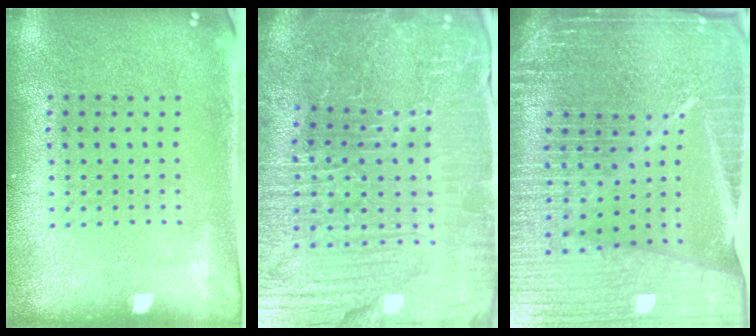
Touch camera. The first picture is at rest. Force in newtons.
{"total": 6.1, "press": 5.7, "slide": 2.1}
{"total": 7.2, "press": 6.1, "slide": 3.8}